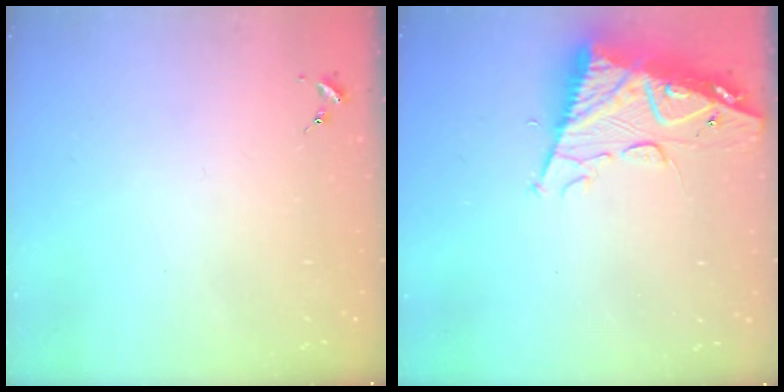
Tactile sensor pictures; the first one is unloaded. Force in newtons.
{"total": 13.5, "press": 13.5, "slide": 1.3}